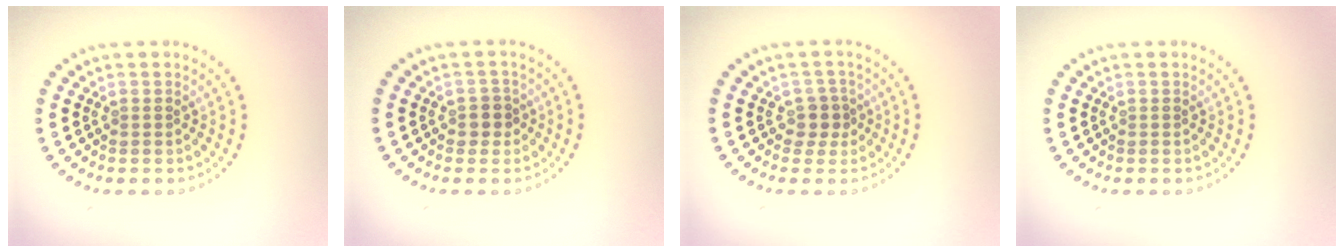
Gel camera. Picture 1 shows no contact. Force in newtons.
{"total": 1.4, "press": 1.3, "slide": 0.7}
{"total": 1.8, "press": 1.4, "slide": 1.1}
{"total": 0.0}